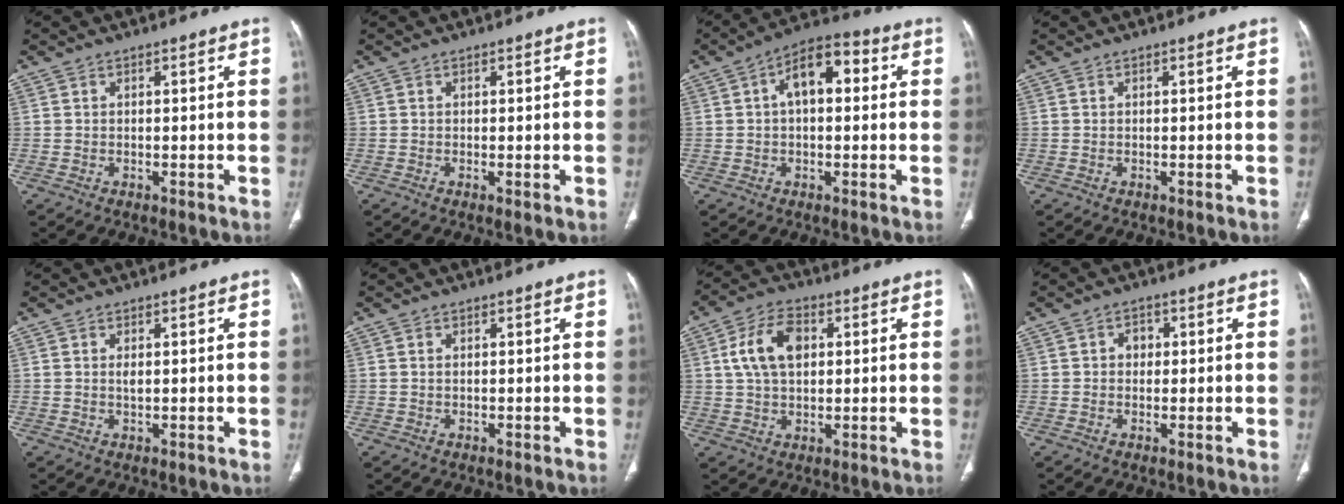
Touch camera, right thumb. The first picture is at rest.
{"total": 0.9, "force": [-0.2, 0.1, 0.8], "torque": [-0.017, -0.004, -0.003]}
{"total": 9.5, "force": [1.8, 5.2, 7.8], "torque": [-0.103, 0.029, 0.018]}
{"total": 0.0}
{"total": 1.1, "force": [0.2, 0.4, 1.0], "torque": [-0.020, -0.002, 0.006]}
{"total": 0.0}
{"total": 9.8, "force": [2.3, 6.1, 7.3], "torque": [-0.129, 0.009, 0.040]}
{"total": 2.3, "force": [0.3, 2.0, 1.2], "torque": [-0.004, 0.005, 0.001]}